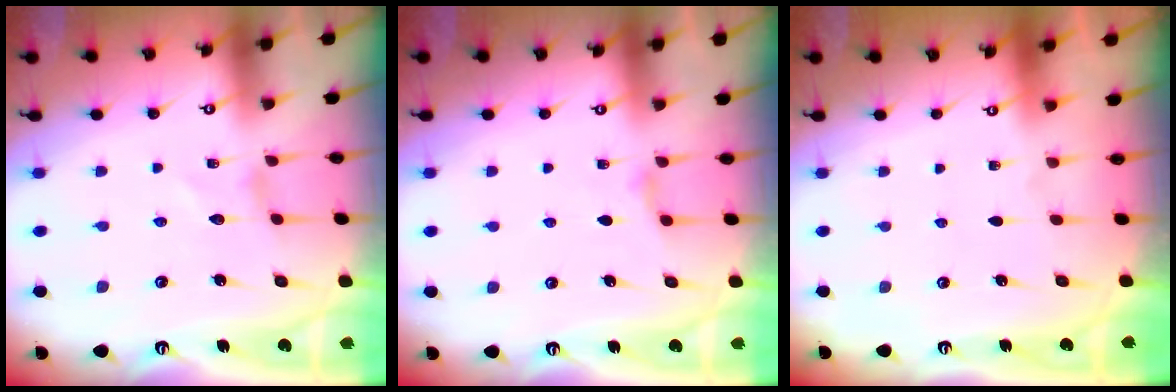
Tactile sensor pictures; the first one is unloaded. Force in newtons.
{"total": 2.3, "press": 2.3, "slide": 0.4}
{"total": 0.0}